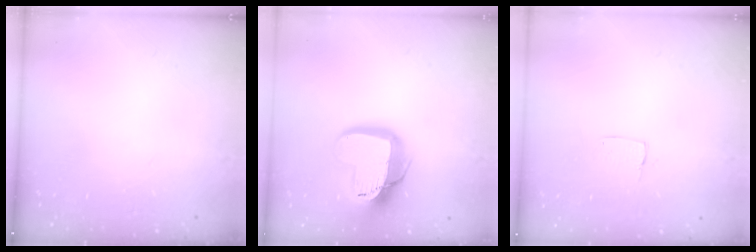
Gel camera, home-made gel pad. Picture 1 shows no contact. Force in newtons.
{"total": 18.9, "press": 18.8, "slide": 1.5}
{"total": 4.1, "press": 4.0, "slide": 0.2}